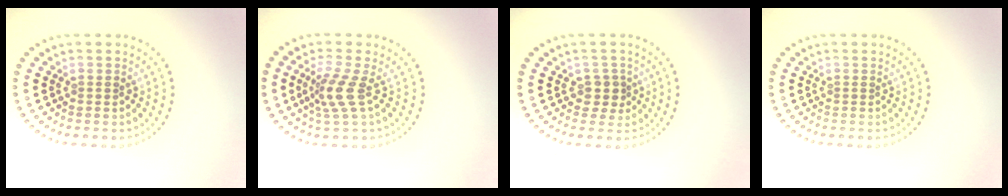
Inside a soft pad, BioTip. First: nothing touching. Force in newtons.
{"total": 2.8, "press": 2.1, "slide": 1.9}
{"total": 1.9, "press": 1.6, "slide": 1.0}
{"total": 0.0}